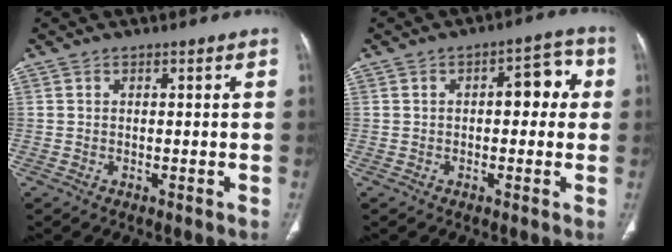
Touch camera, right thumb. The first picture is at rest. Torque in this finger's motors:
{"motor_torque": [0.98, 0.79, 0.85, 0.15, 0.01]}